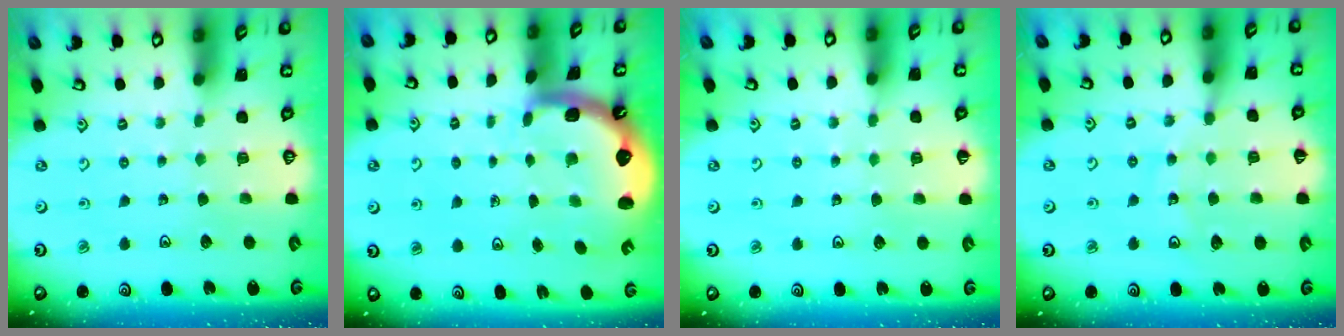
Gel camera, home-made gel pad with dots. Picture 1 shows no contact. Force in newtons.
{"total": 3.4, "press": 2.5, "slide": 2.3}
{"total": 2.2, "press": 2.1, "slide": 0.5}
{"total": 12.4, "press": 11.9, "slide": 3.4}